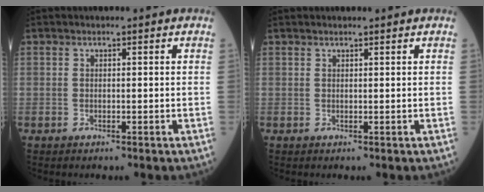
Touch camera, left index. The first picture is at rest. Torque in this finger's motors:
{"motor_torque": [-0.10, 0.01, 0.06, 0.02]}